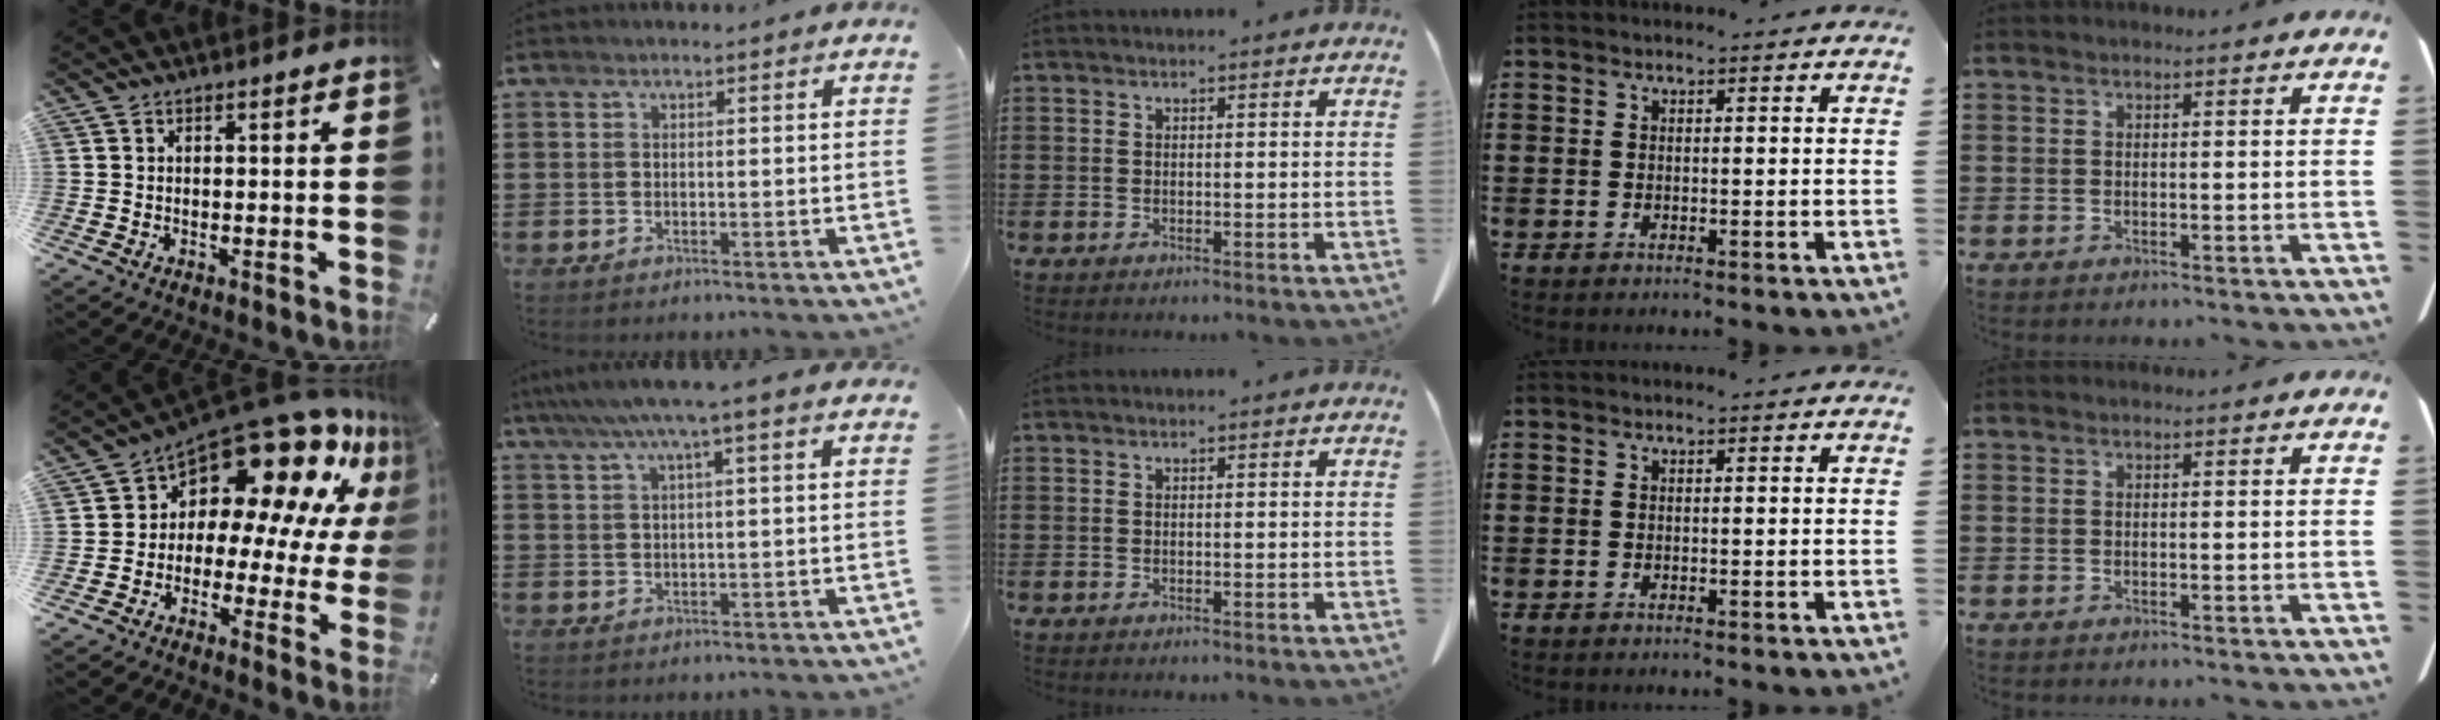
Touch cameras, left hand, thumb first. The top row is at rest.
{"thumb": {"total": 17.0, "force": [11.3, 8.9, 9.1], "torque": [-0.141, -0.104, 0.194]}, "index": {"total": 5.6, "force": [3.0, 0.0, 4.7], "torque": [-0.098, 0.003, 0.050]}}